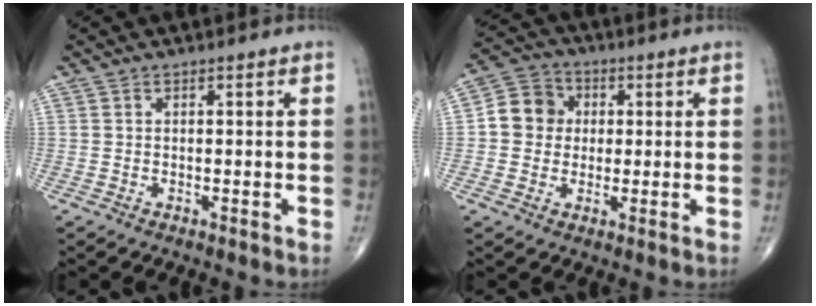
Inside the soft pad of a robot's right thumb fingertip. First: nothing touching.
{"total": 8.0, "force": [0.6, 7.3, 3.2], "torque": [-0.032, 0.014, -0.004]}